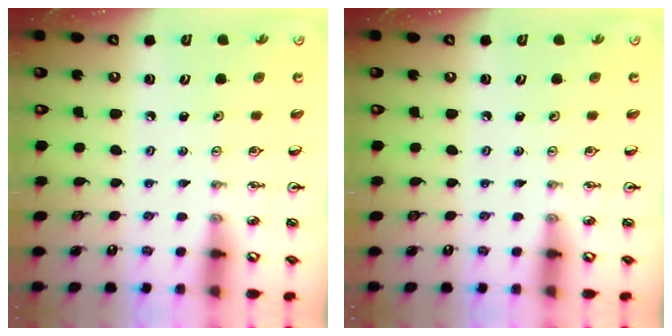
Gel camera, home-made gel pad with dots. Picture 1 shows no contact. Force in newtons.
{"total": 0.0}